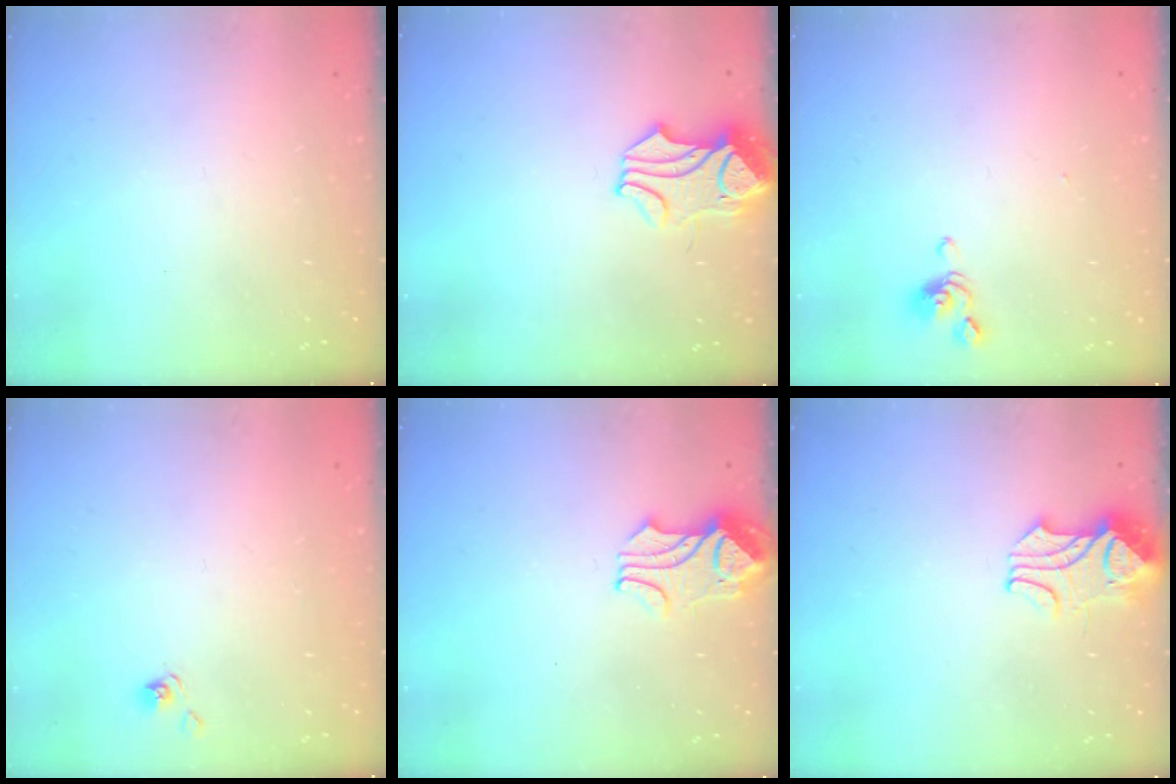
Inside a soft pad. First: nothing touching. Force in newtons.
{"total": 1.3, "press": 0.2, "slide": 1.3}
{"total": 0.7, "press": 0.6, "slide": 0.5}
{"total": 4.1, "press": 4.1, "slide": 0.2}
{"total": 2.2, "press": 2.1, "slide": 0.8}
{"total": 2.1, "press": 2.0, "slide": 0.8}